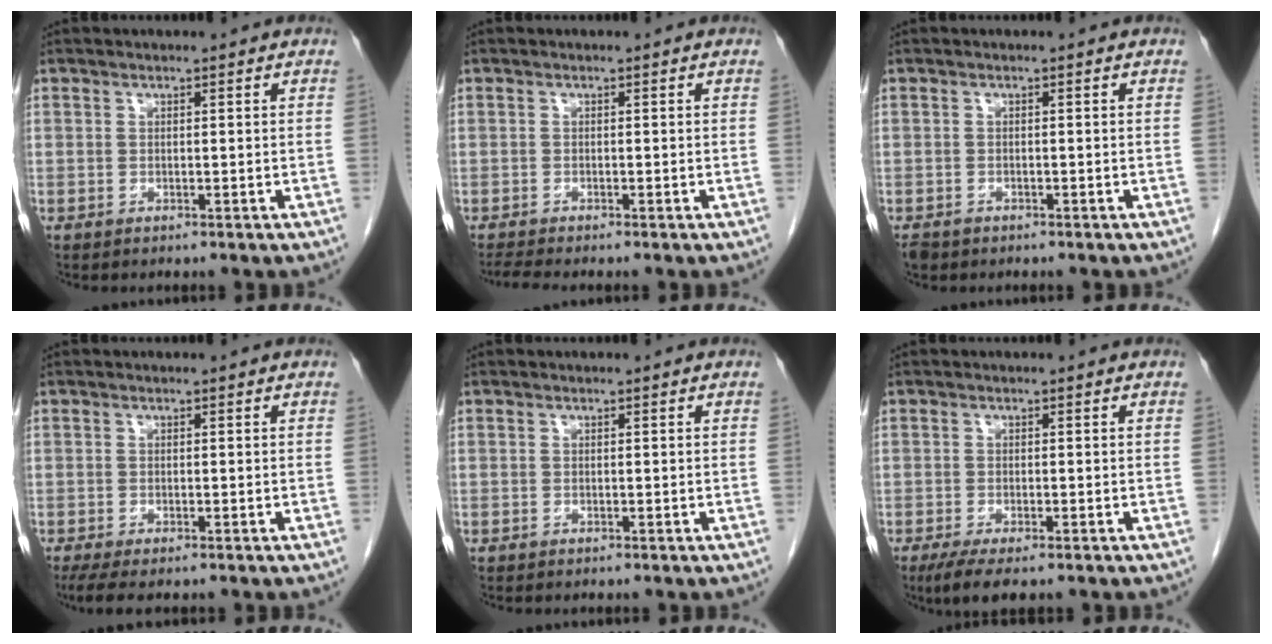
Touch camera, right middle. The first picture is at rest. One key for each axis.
{"total": 1.6, "fx": -1.4, "fy": -0.6, "fz": 0.5, "tx": -0.018, "ty": -0.009, "tz": -0.030}
{"total": 2.2, "fx": -1.6, "fy": 1.3, "fz": 0.6, "tx": -0.015, "ty": -0.002, "tz": -0.025}
{"total": 4.5, "fx": -3.3, "fy": 1.3, "fz": 2.8, "tx": -0.048, "ty": -0.015, "tz": -0.050}
{"total": 0.0}
{"total": 5.0, "fx": -3.4, "fy": 1.2, "fz": 3.5, "tx": -0.058, "ty": -0.014, "tz": -0.051}